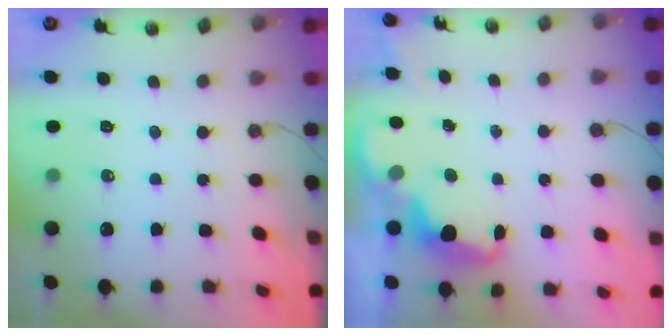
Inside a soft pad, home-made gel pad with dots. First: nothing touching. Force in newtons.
{"total": 2.5, "press": 2.5, "slide": 0.5}